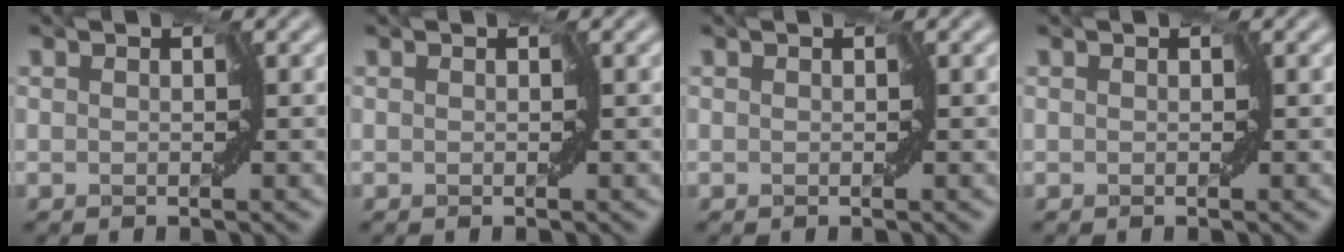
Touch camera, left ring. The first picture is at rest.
{"total": 0.0}
{"total": 0.0}
{"total": 0.0}